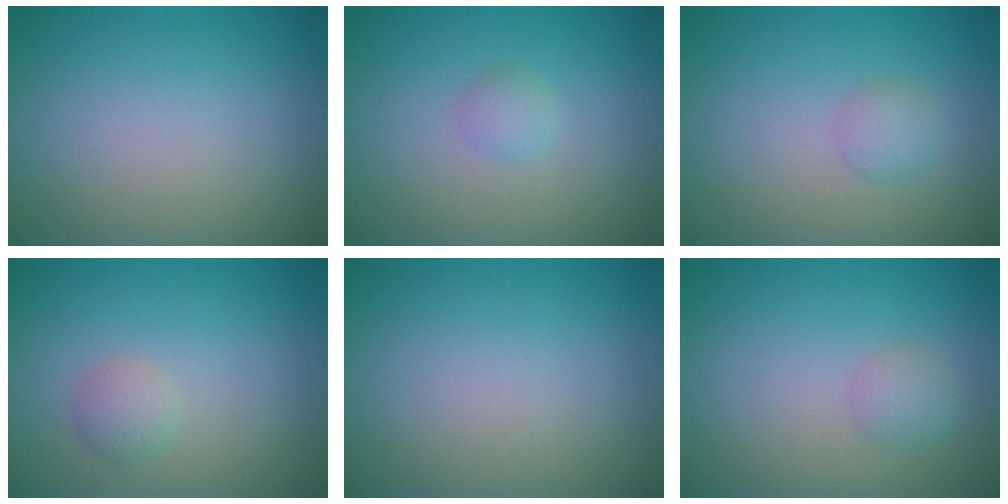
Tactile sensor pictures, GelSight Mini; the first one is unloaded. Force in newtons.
{"total": 1.1, "press": 1.1, "slide": 0.1}
{"total": 1.4, "press": 1.4, "slide": 0.0}
{"total": 1.4, "press": 1.4, "slide": 0.1}
{"total": 0.0}
{"total": 1.5, "press": 1.5, "slide": 0.0}